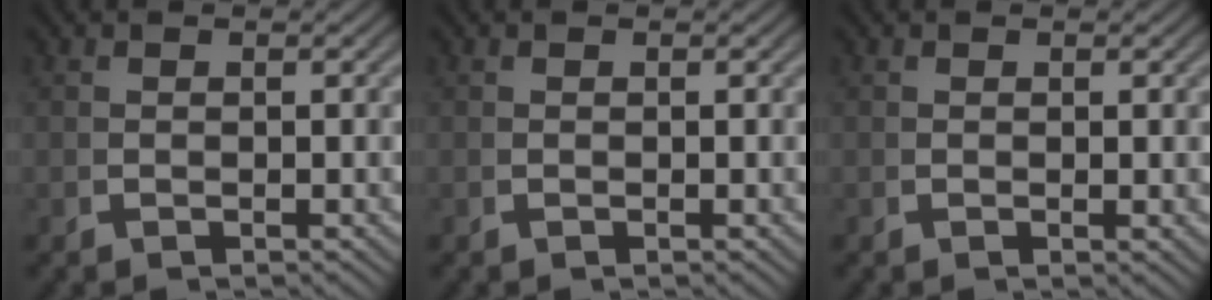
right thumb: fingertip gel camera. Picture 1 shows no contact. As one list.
[{"total": 0.0}, {"total": 0.5, "force": [0.2, 0.1, 0.5], "torque": [-0.008, -0.001, 0.004]}]